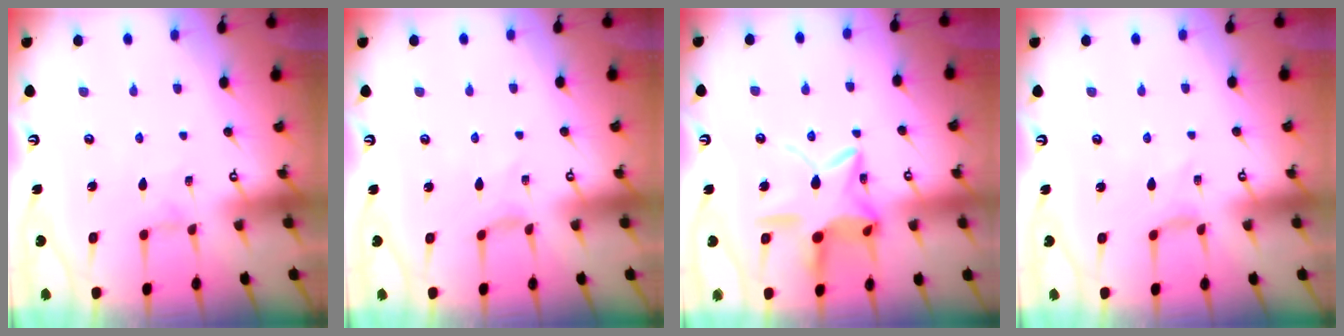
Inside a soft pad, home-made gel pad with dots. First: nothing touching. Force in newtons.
{"total": 0.0}
{"total": 16.2, "press": 16.2, "slide": 1.2}
{"total": 0.0}